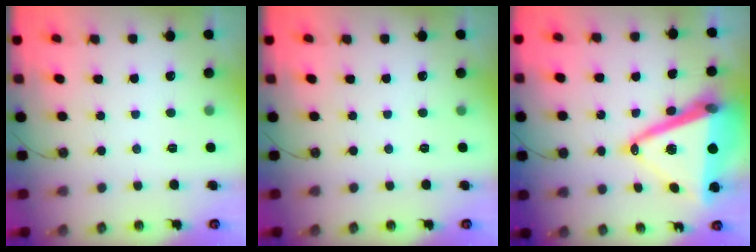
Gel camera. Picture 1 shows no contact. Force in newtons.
{"total": 0.0}
{"total": 21.6, "press": 21.2, "slide": 3.9}